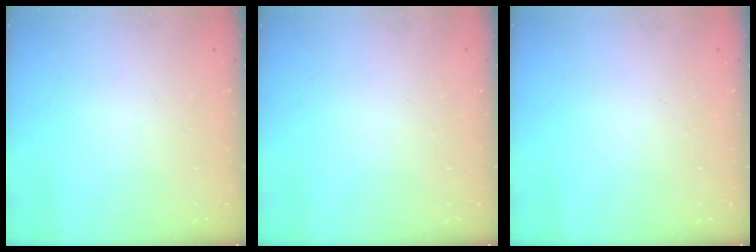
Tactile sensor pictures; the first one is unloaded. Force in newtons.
{"total": 0.0}
{"total": 0.0}